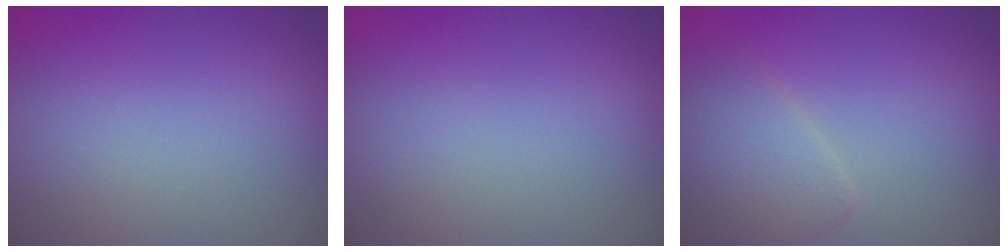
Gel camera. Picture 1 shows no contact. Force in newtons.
{"total": 0.0}
{"total": 3.1, "press": 3.1, "slide": 0.2}